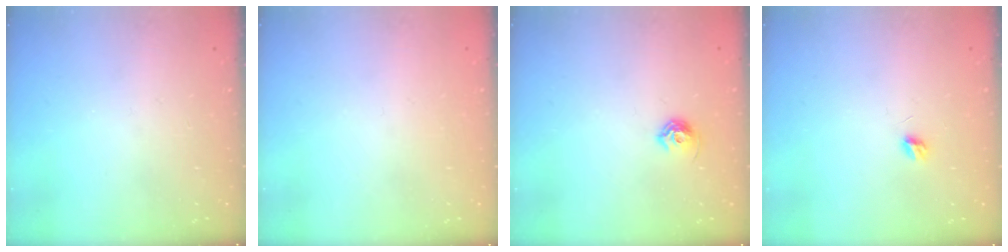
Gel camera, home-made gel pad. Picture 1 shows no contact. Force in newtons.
{"total": 0.7, "press": 0.7, "slide": 0.1}
{"total": 6.1, "press": 6.0, "slide": 1.1}
{"total": 3.9, "press": 3.9, "slide": 0.3}